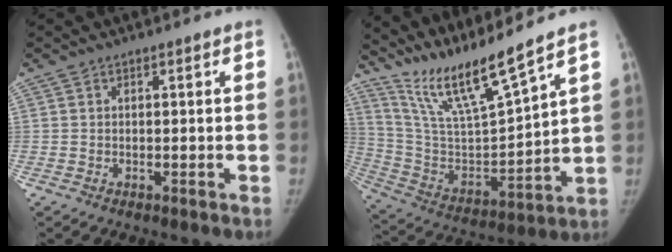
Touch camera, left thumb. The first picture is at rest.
{"total": 15.9, "force": [13.5, 0.1, 8.5], "torque": [-0.150, -0.077, 0.269]}